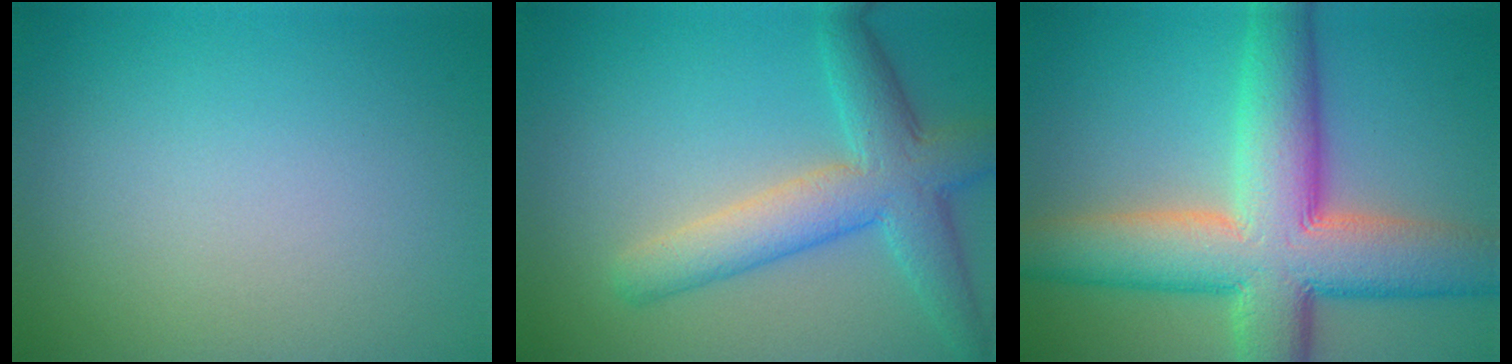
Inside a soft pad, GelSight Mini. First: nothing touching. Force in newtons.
{"total": 6.1, "press": 6.1, "slide": 0.1}
{"total": 12.2, "press": 12.2, "slide": 0.6}